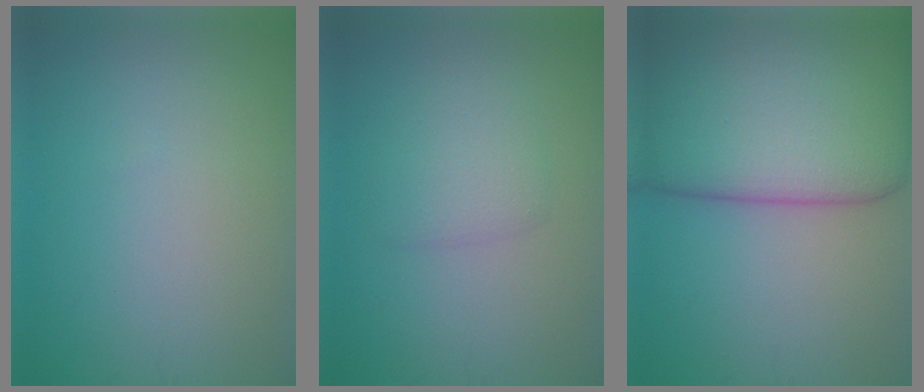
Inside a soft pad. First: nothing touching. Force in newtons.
{"total": 2.4, "press": 2.4, "slide": 0.1}
{"total": 12.3, "press": 12.3, "slide": 0.8}